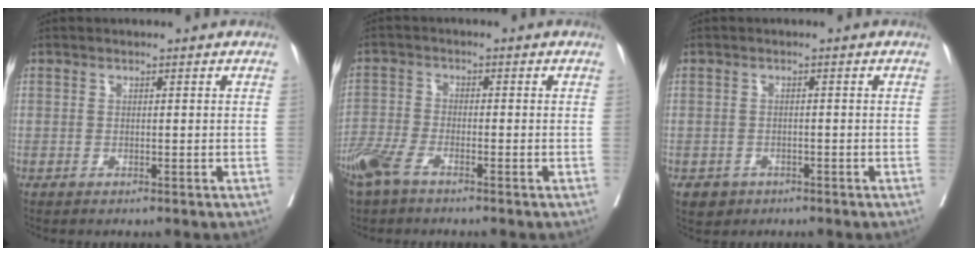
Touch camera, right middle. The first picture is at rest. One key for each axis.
{"total": 6.0, "fx": -4.4, "fy": 1.7, "fz": 3.7, "tx": -0.087, "ty": -0.010, "tz": -0.090}
{"total": 2.0, "fx": -0.9, "fy": 1.7, "fz": 0.2, "tx": -0.007, "ty": 0.004, "tz": -0.012}